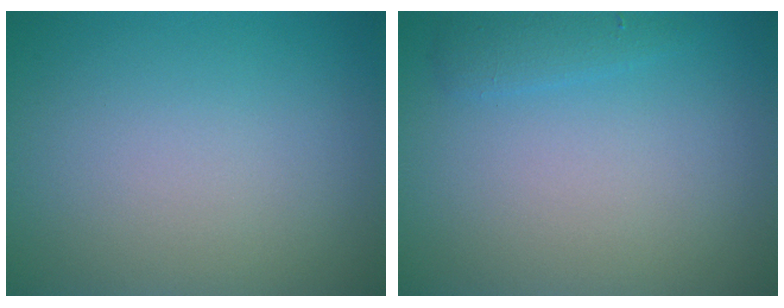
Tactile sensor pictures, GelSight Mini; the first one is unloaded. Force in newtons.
{"total": 1.2, "press": 1.2, "slide": 0.1}